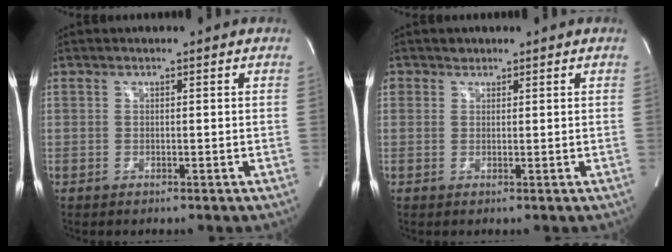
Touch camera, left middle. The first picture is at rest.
{"total": 1.5, "force": [0.8, 1.2, 0.0], "torque": [0.004, 0.003, 0.010]}